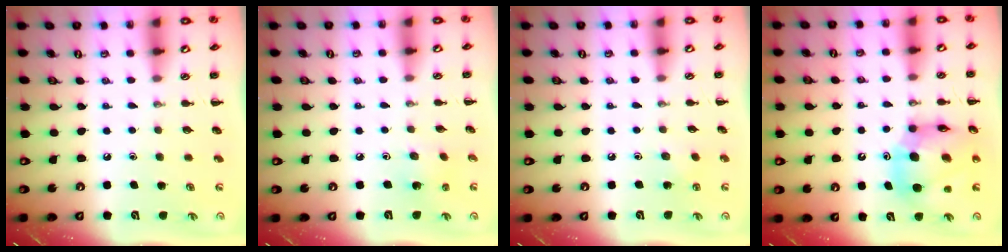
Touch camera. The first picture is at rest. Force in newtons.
{"total": 1.5, "press": 1.4, "slide": 0.4}
{"total": 3.0, "press": 2.9, "slide": 0.9}
{"total": 13.5, "press": 13.0, "slide": 3.8}